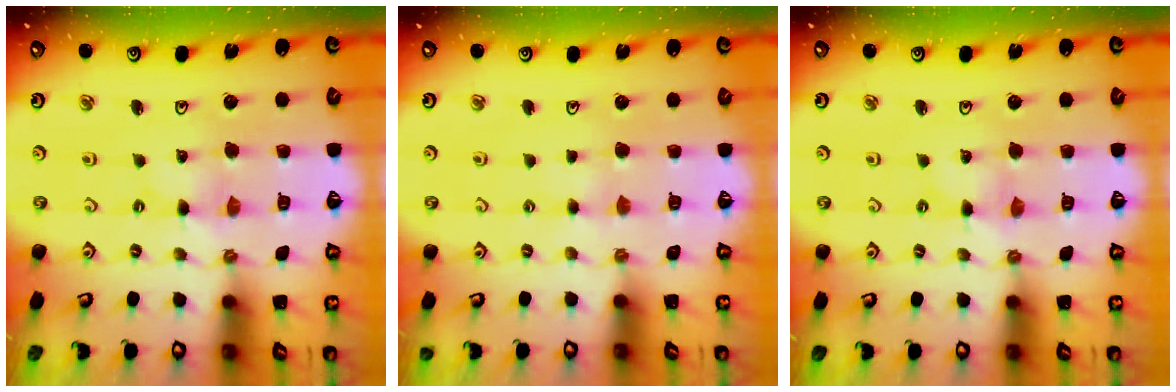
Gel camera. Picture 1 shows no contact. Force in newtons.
{"total": 2.1, "press": 2.1, "slide": 0.3}
{"total": 0.0}